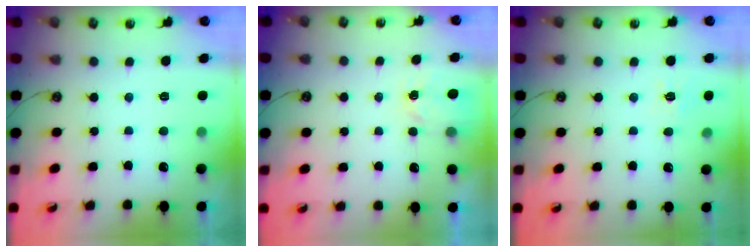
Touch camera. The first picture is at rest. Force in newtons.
{"total": 3.0, "press": 3.0, "slide": 0.3}
{"total": 6.5, "press": 6.4, "slide": 0.6}